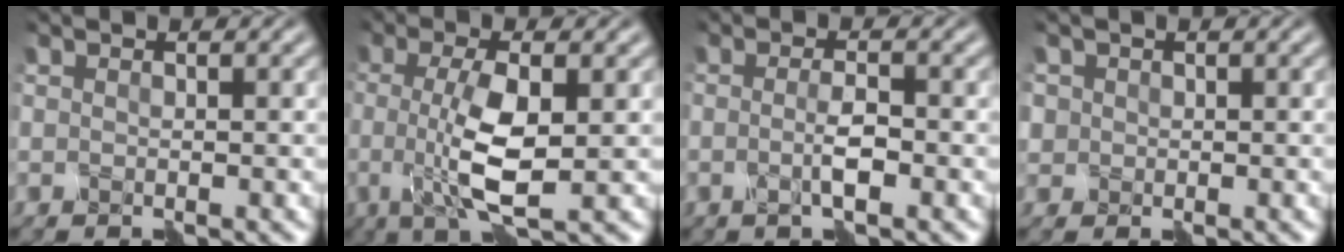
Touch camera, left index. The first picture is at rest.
{"total": 5.6, "force": [-0.6, 1.2, 5.4], "torque": [-0.117, -0.007, -0.007]}
{"total": 1.9, "force": [-0.7, -0.2, 1.7], "torque": [-0.043, -0.001, -0.012]}
{"total": 1.7, "force": [0.6, 1.6, 0.1], "torque": [-0.016, 0.004, 0.009]}